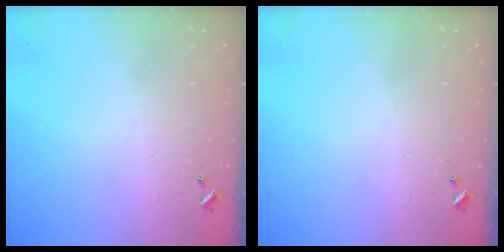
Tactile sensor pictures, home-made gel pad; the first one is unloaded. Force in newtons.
{"total": 0.0}